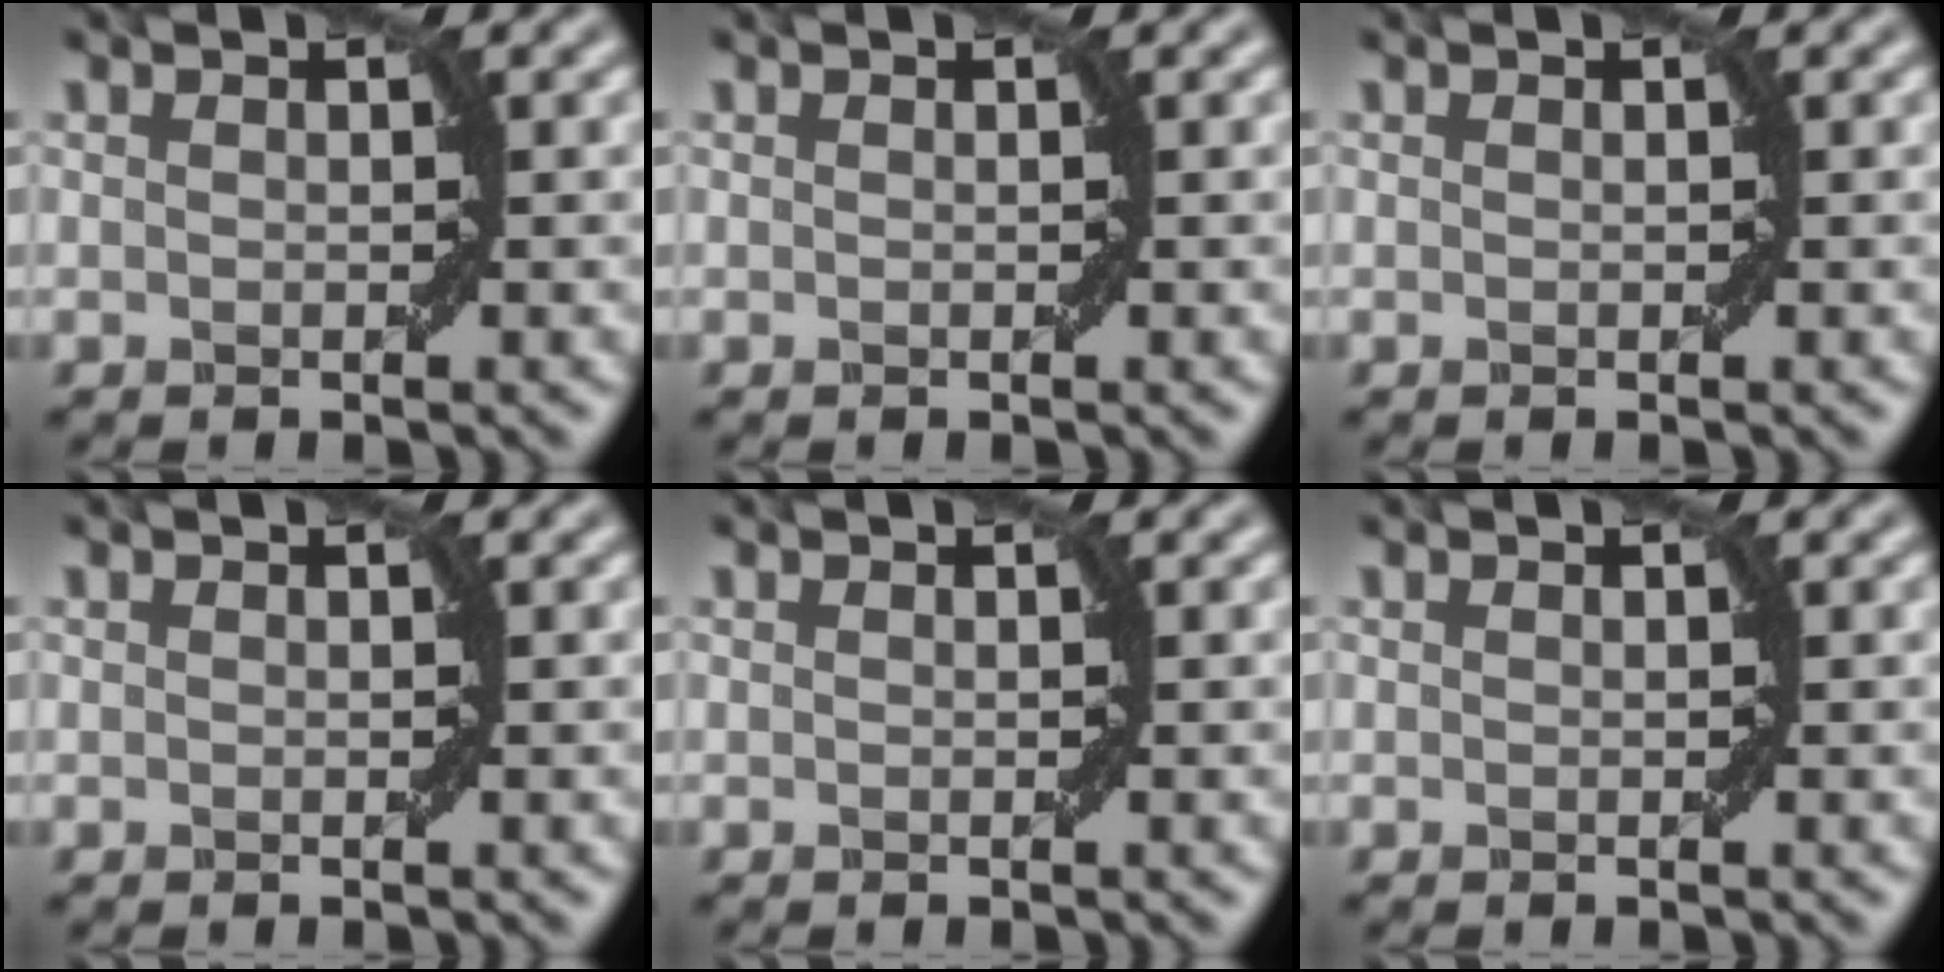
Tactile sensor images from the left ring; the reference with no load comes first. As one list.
[{"total": 0.0}, {"total": 0.0}, {"total": 0.0}, {"total": 0.0}, {"total": 0.0}]